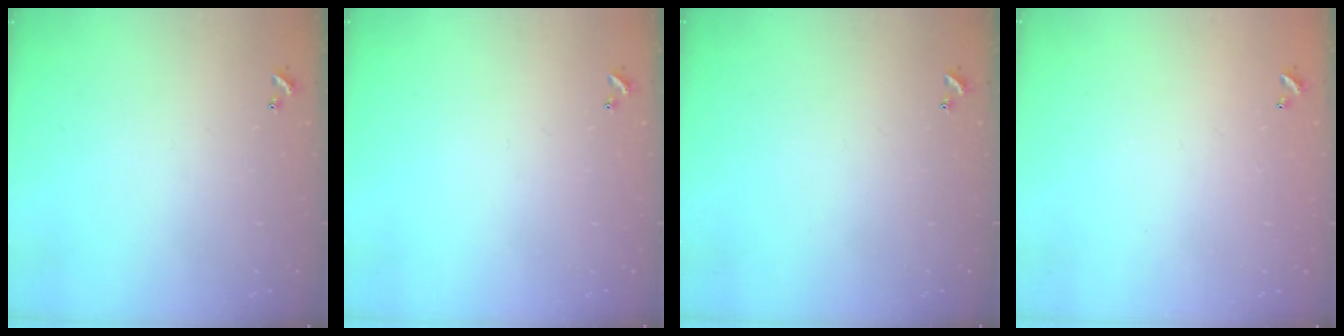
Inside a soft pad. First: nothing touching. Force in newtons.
{"total": 0.0}
{"total": 0.0}
{"total": 2.8, "press": 2.8, "slide": 0.1}